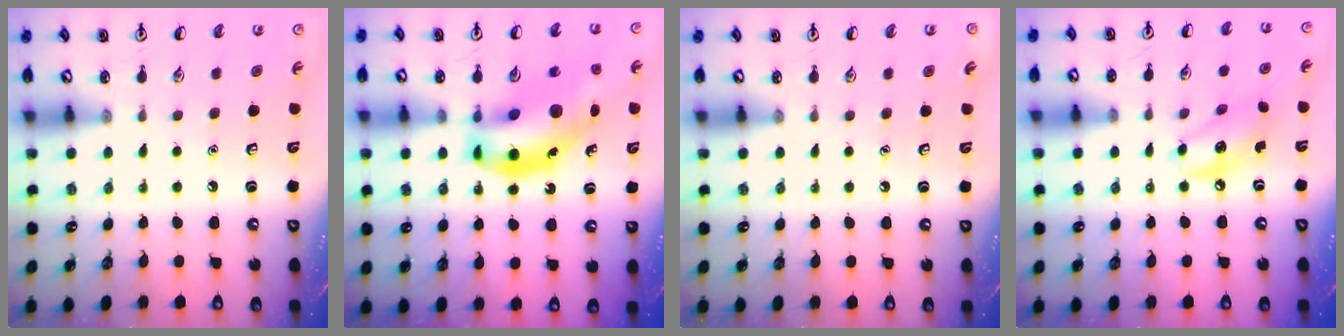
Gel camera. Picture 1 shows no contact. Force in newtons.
{"total": 18.2, "press": 17.8, "slide": 3.7}
{"total": 0.0}
{"total": 8.1, "press": 8.0, "slide": 1.6}